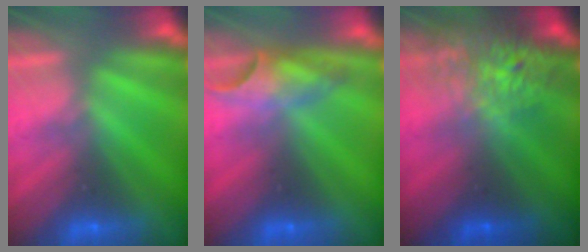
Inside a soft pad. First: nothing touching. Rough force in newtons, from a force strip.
{"total": 3.7}
{"total": 5.9}